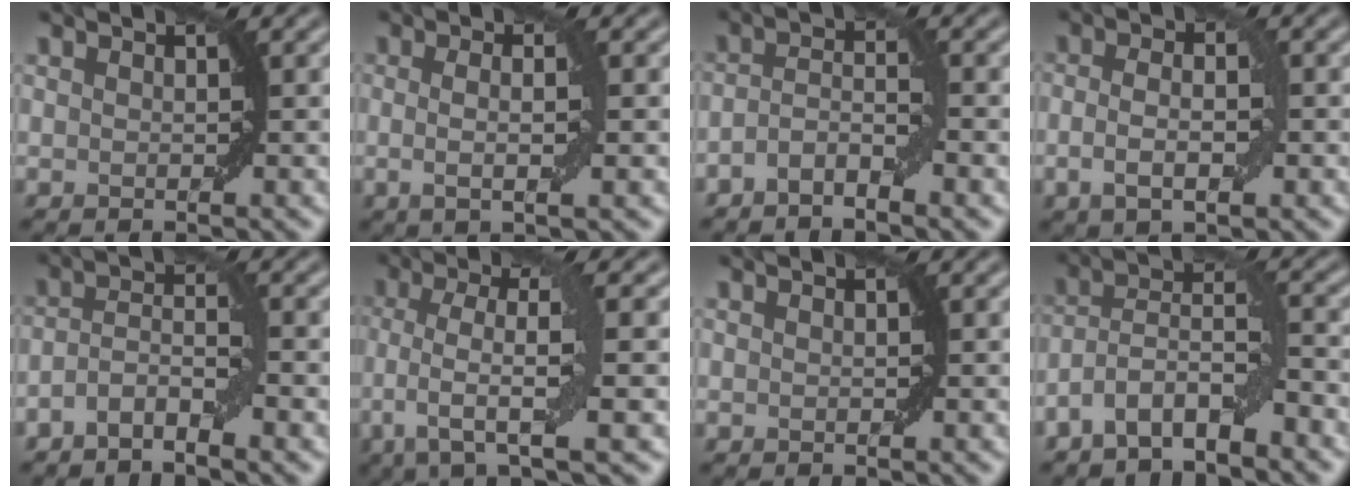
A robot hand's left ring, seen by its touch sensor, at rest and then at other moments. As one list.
[{"total": 2.8, "force": [-0.1, 0.5, 2.8], "torque": [-0.052, -0.004, -0.002]}, {"total": 2.5, "force": [-1.5, 0.7, 1.8], "torque": [-0.037, 0.009, -0.035]}, {"total": 3.4, "force": [-0.6, 1.4, 3.1], "torque": [-0.058, -0.001, -0.013]}, {"total": 2.9, "force": [-1.8, 0.8, 2.2], "torque": [-0.042, 0.010, -0.041]}, {"total": 5.8, "force": [-0.7, 1.0, 5.7], "torque": [-0.105, 0.007, -0.015]}, {"total": 0.0}, {"total": 5.4, "force": [-3.3, 1.8, 3.8], "torque": [-0.069, 0.008, -0.069]}]